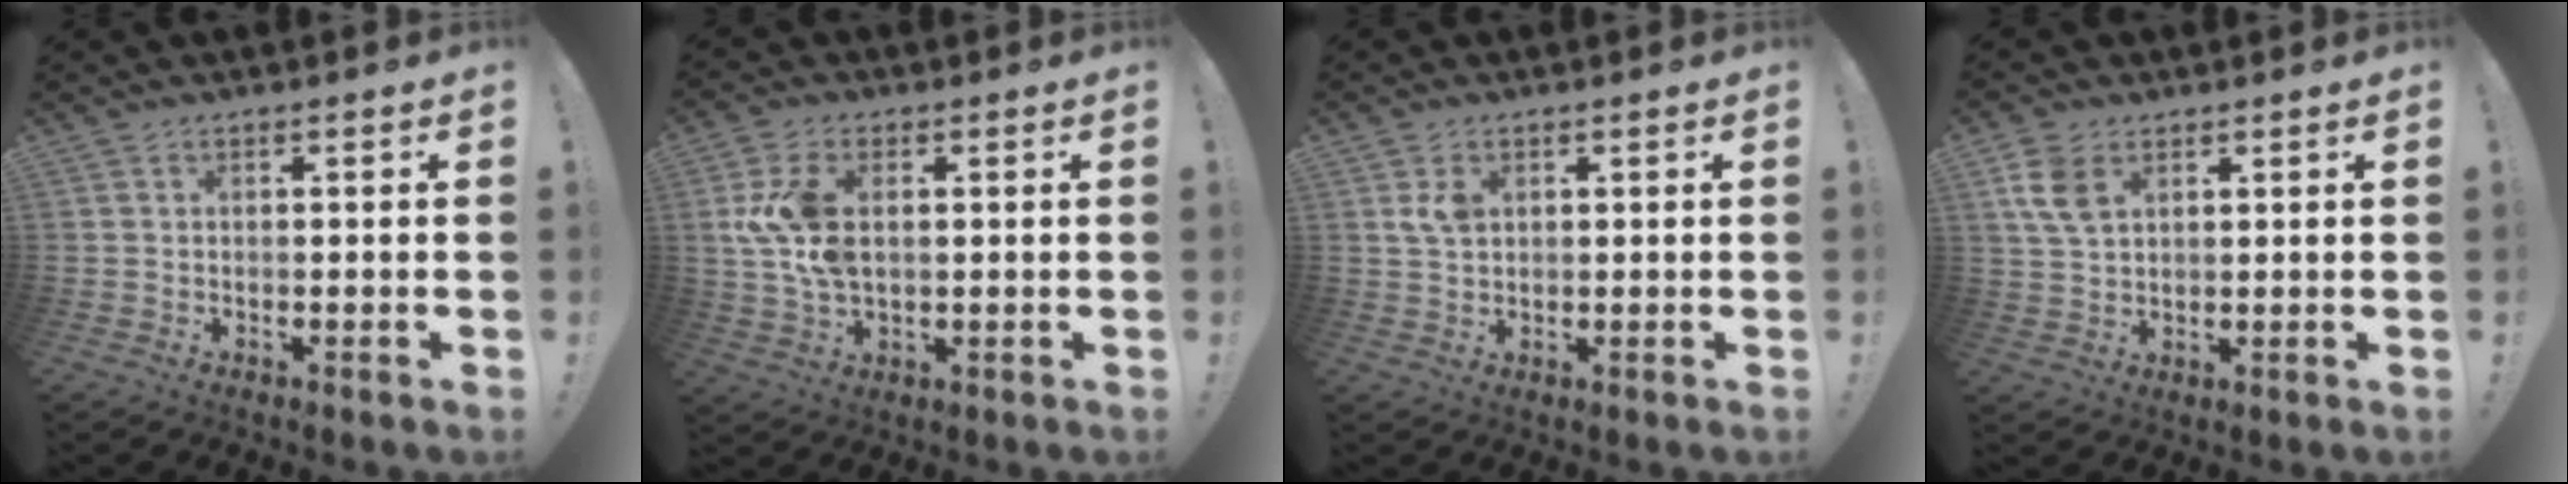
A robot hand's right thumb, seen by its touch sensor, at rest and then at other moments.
{"total": 10.7, "force": [1.6, 6.6, 8.3], "torque": [-0.162, -0.006, 0.027]}
{"total": 4.0, "force": [1.6, 2.5, 2.6], "torque": [-0.044, -0.001, 0.029]}
{"total": 7.6, "force": [3.4, 4.8, 4.8], "torque": [-0.088, -0.003, 0.066]}